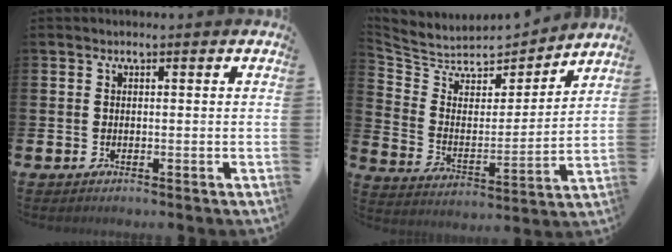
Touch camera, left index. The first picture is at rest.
{"total": 6.0, "force": [5.4, 2.6, 0.4], "torque": [-0.052, -0.054, 0.090]}